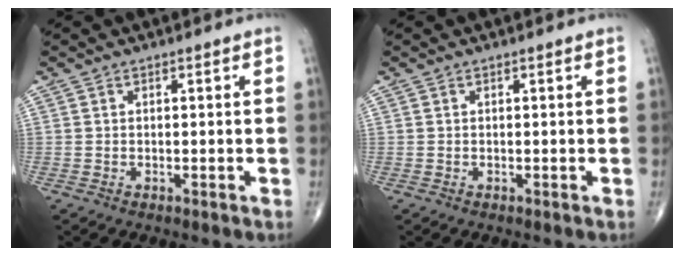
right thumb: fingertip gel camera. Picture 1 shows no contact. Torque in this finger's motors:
{"motor_torque": [-0.13, -0.13, 0.04, 0.04, 0.00]}